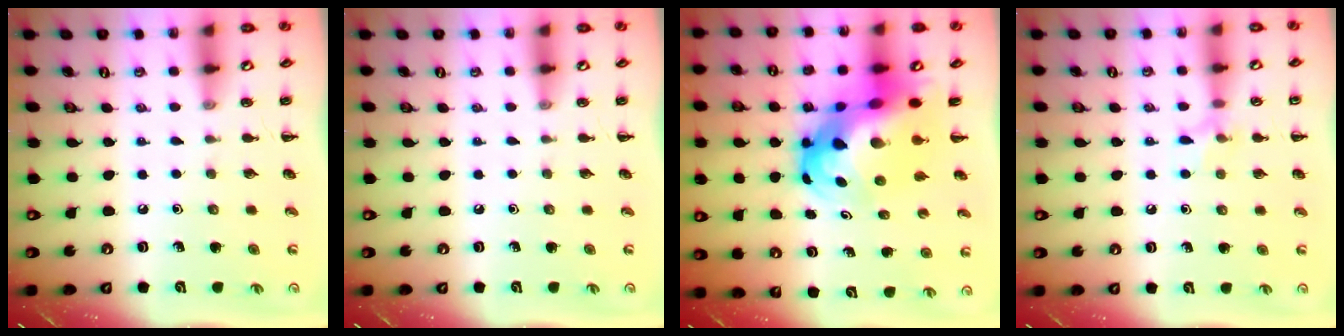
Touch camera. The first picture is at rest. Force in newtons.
{"total": 0.0}
{"total": 13.4, "press": 12.9, "slide": 3.5}
{"total": 6.6, "press": 6.4, "slide": 1.9}